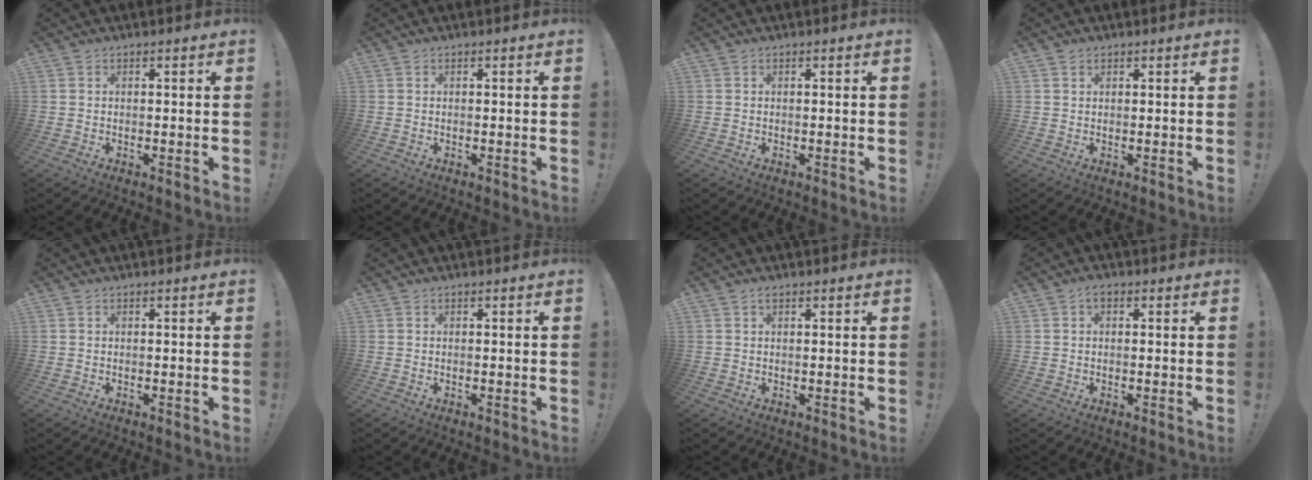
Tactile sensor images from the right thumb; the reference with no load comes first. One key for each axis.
{"total": 0.0}
{"total": 0.0}
{"total": 1.0, "fx": 0.8, "fy": 0.6, "fz": 0.2, "tx": 0.002, "ty": -0.003, "tz": 0.015}
{"total": 0.0}
{"total": 0.0}
{"total": 0.6, "fx": 0.4, "fy": 0.3, "fz": 0.4, "tx": -0.003, "ty": -0.003, "tz": 0.006}
{"total": 1.8, "fx": 0.2, "fy": 1.3, "fz": 1.3, "tx": -0.019, "ty": 0.002, "tz": 0.002}